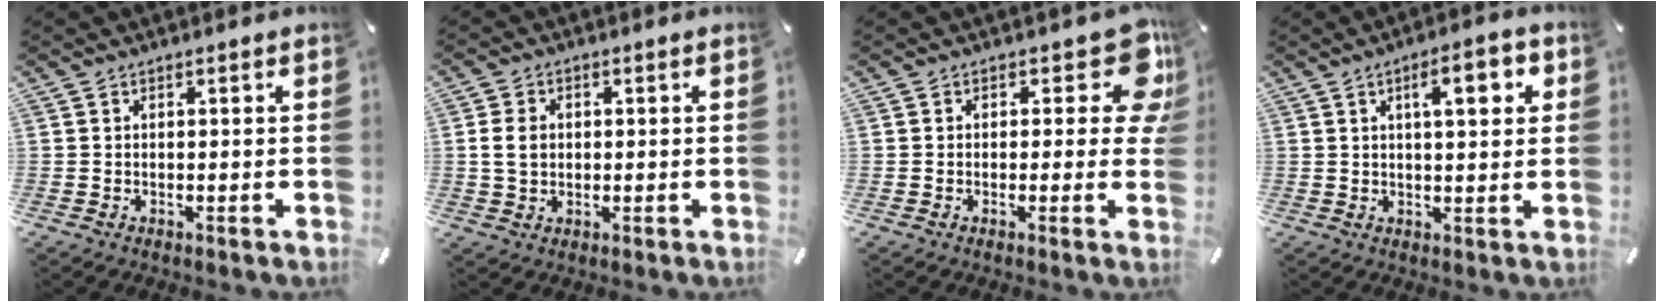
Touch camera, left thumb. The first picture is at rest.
{"total": 4.8, "force": [0.3, 3.8, 2.8], "torque": [-0.070, 0.005, 0.001]}
{"total": 10.9, "force": [4.4, 5.3, 8.4], "torque": [-0.087, -0.029, 0.075]}
{"total": 7.8, "force": [3.0, 2.6, 6.7], "torque": [-0.098, -0.006, 0.042]}